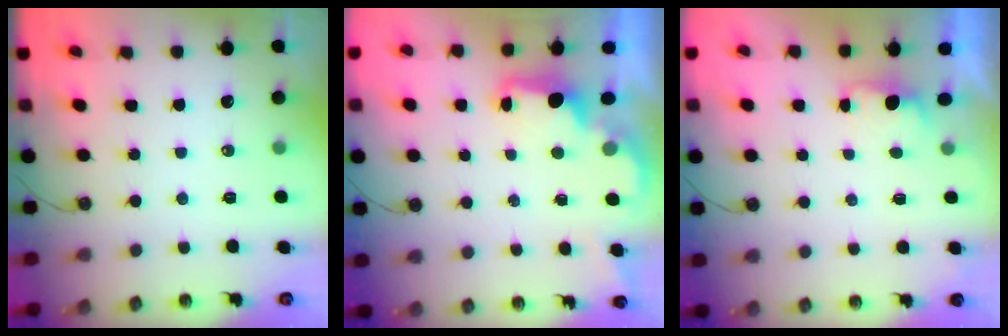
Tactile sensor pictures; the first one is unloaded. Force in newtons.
{"total": 2.2, "press": 2.1, "slide": 0.7}
{"total": 0.8, "press": 0.2, "slide": 0.7}